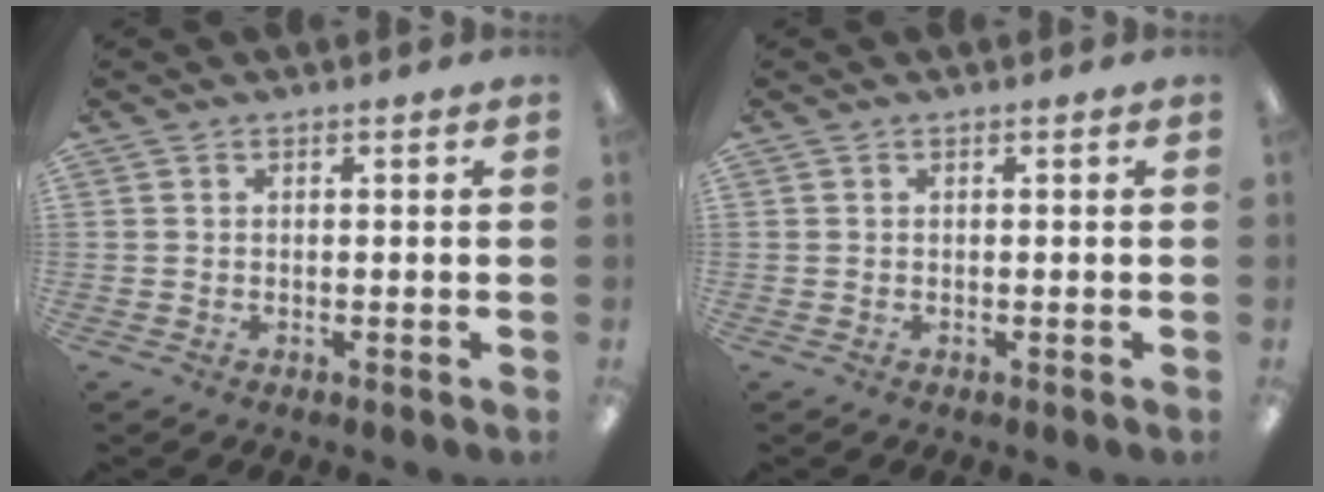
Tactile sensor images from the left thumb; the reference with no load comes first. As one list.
[{"total": 0.0}]